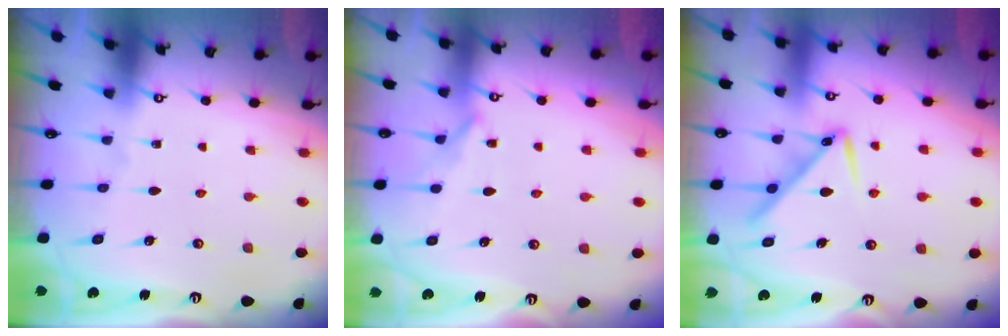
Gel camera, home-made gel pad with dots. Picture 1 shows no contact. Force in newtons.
{"total": 6.0, "press": 5.9, "slide": 0.5}
{"total": 10.3, "press": 10.3, "slide": 0.4}